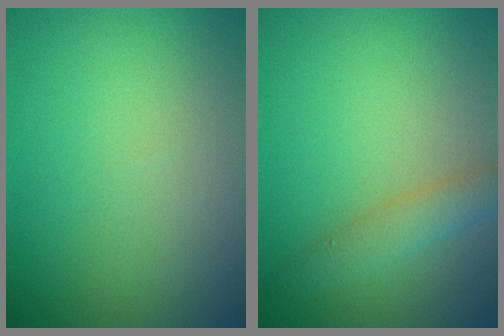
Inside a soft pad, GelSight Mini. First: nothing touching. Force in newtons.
{"total": 2.4, "press": 2.4, "slide": 0.1}